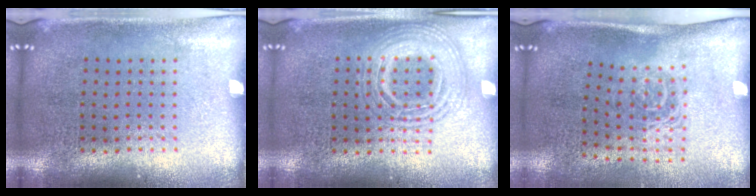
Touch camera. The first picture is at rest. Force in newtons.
{"total": 2.5, "press": 2.4, "slide": 0.2}
{"total": 1.6, "press": 1.1, "slide": 1.1}